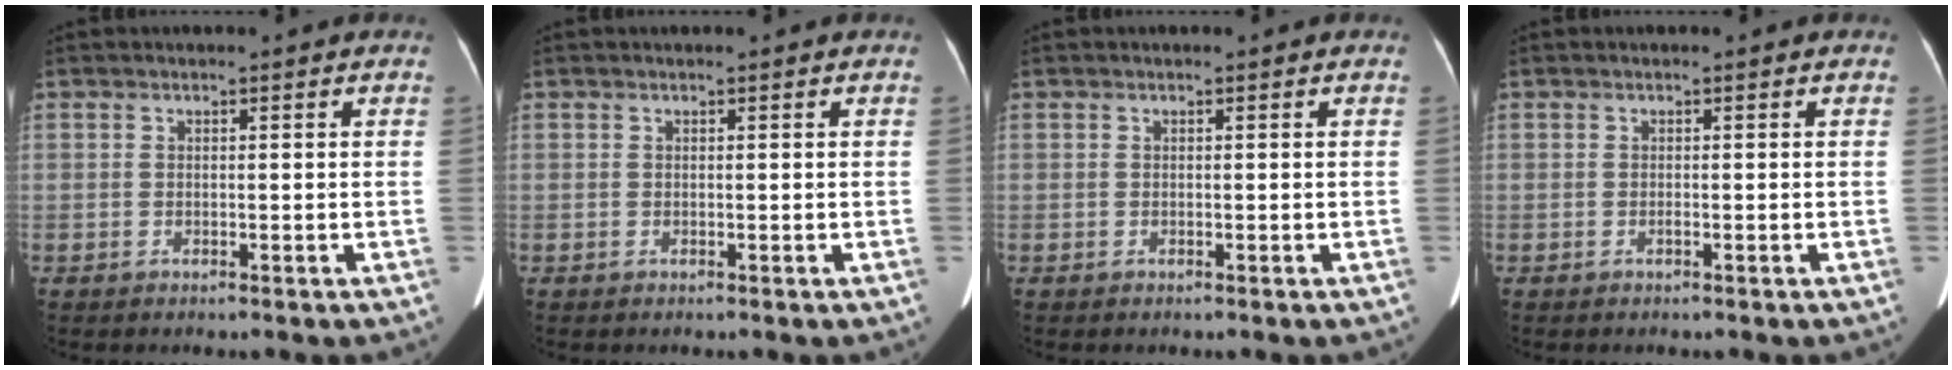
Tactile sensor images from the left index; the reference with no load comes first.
{"total": 0.0}
{"total": 0.0}
{"total": 0.0}